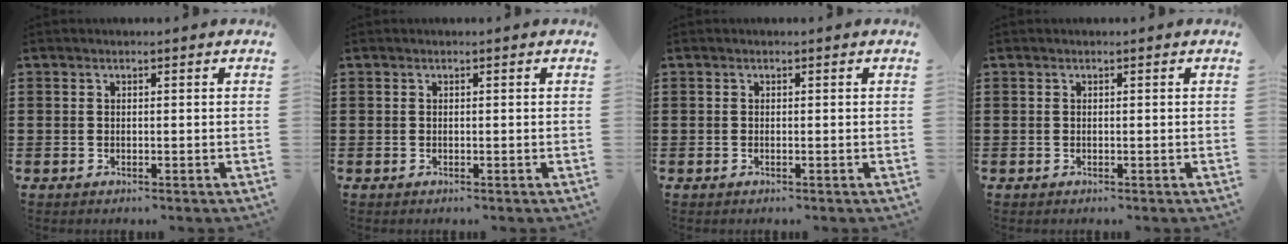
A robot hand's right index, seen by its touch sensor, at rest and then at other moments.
{"total": 0.0}
{"total": 0.0}
{"total": 0.0}